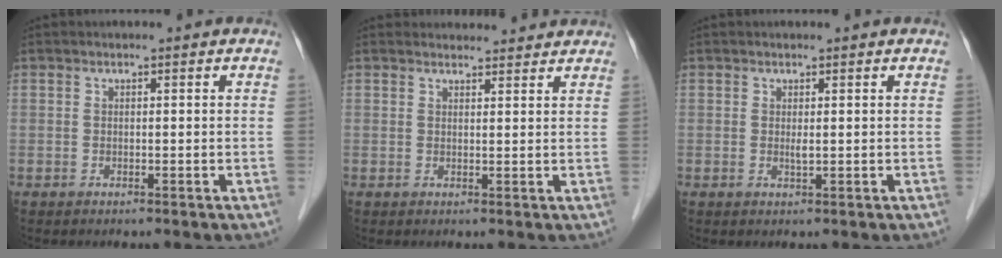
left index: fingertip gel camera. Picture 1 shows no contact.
{"total": 4.9, "force": [4.7, 1.2, 0.4], "torque": [-0.004, 0.016, 0.054]}
{"total": 0.7, "force": [0.2, 0.1, 0.7], "torque": [-0.018, -0.003, 0.005]}